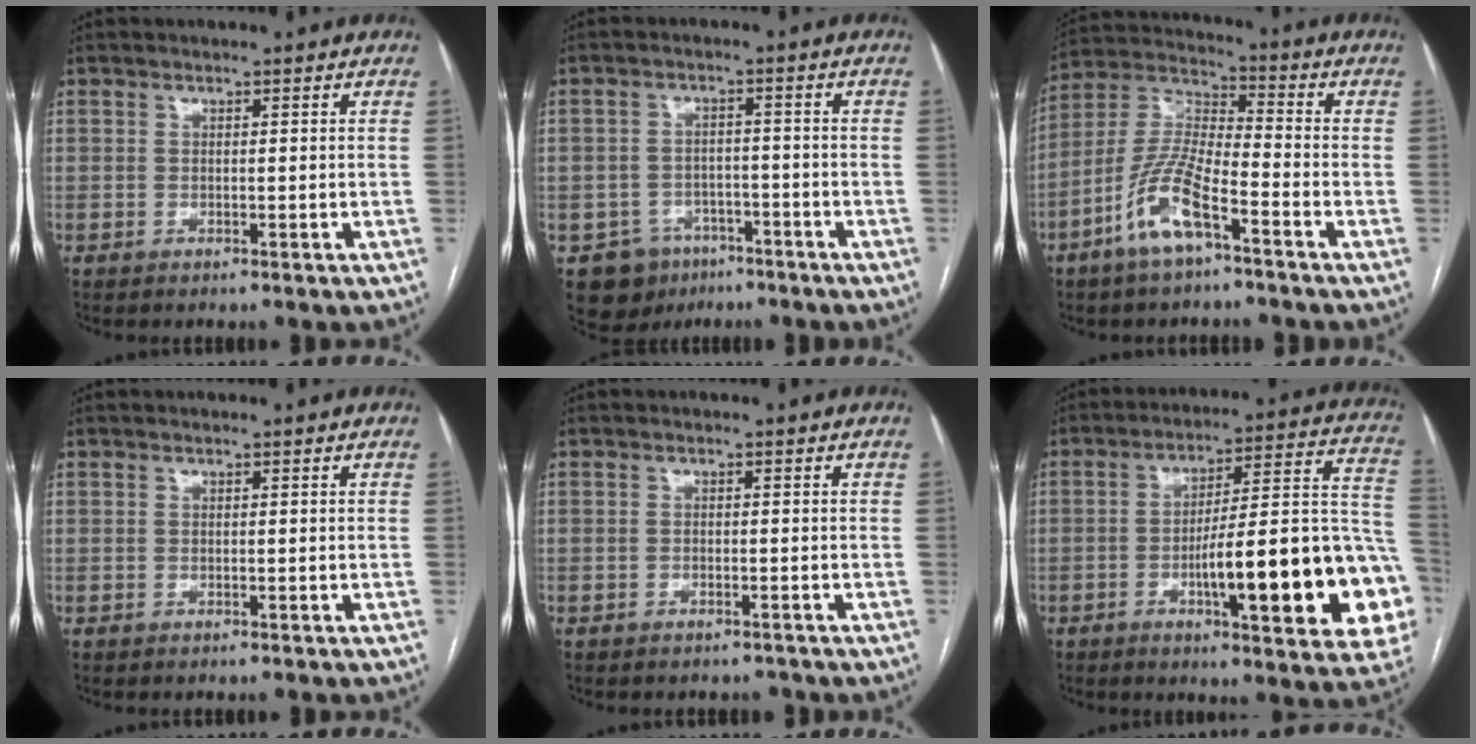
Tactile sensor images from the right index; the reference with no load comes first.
{"total": 7.4, "force": [-4.3, 5.9, 1.2], "torque": [-0.018, 0.011, -0.058]}
{"total": 11.1, "force": [-6.0, 2.5, 8.9], "torque": [-0.196, -0.001, -0.119]}
{"total": 0.0}
{"total": 1.8, "force": [-1.6, 0.8, 0.1], "torque": [0.000, 0.001, -0.020]}
{"total": 24.1, "force": [-6.8, 3.6, 22.8], "torque": [-0.229, 0.019, -0.086]}